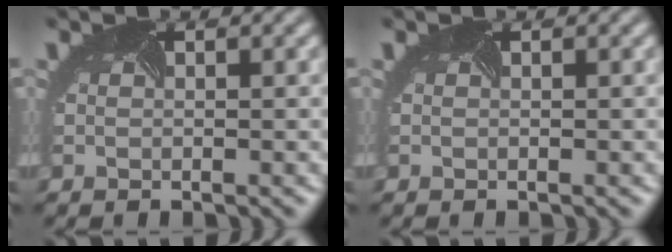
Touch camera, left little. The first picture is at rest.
{"total": 0.0}